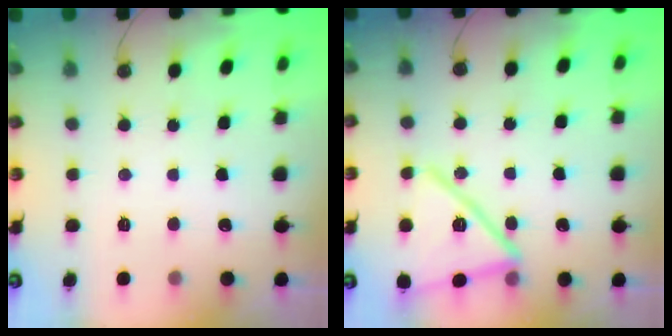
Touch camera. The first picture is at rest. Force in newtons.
{"total": 17.1, "press": 17.0, "slide": 1.0}